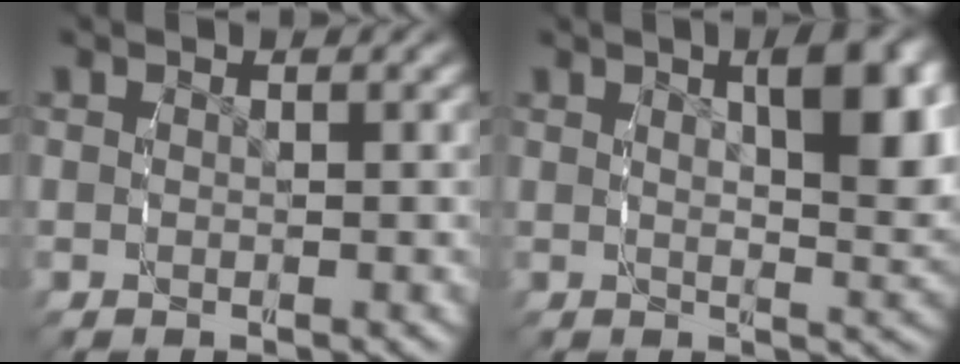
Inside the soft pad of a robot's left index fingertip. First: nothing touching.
{"total": 6.0, "force": [1.8, 1.7, 5.5], "torque": [-0.058, 0.001, 0.034]}